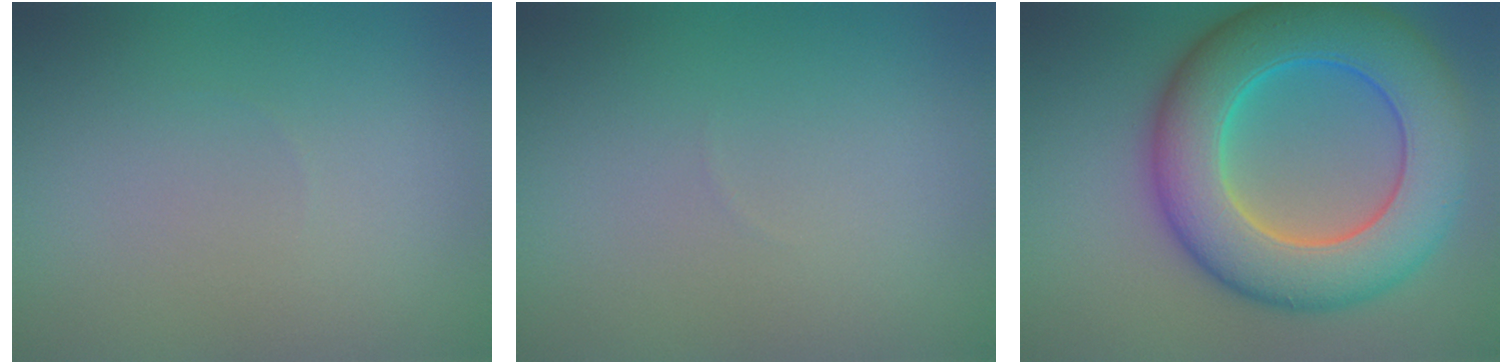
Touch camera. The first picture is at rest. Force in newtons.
{"total": 0.0}
{"total": 11.8, "press": 11.8, "slide": 0.4}